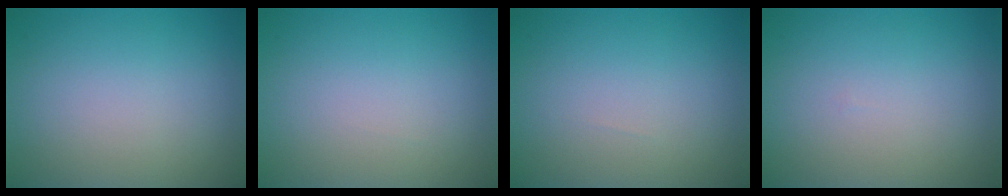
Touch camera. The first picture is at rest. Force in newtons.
{"total": 0.0}
{"total": 0.0}
{"total": 0.0}